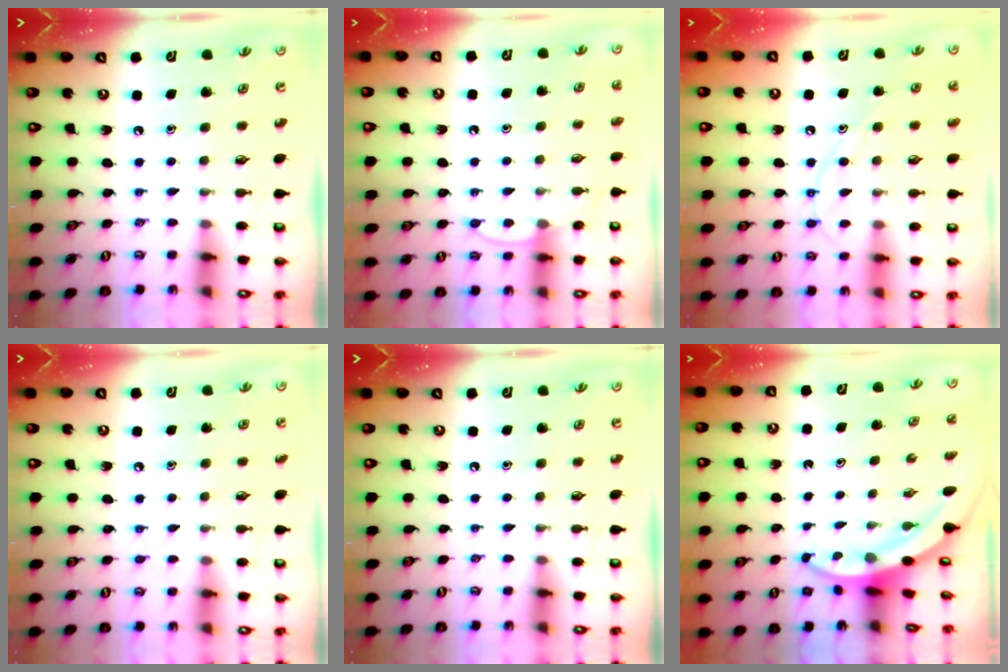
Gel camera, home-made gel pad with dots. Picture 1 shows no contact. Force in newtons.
{"total": 8.2, "press": 8.2, "slide": 0.5}
{"total": 9.6, "press": 9.5, "slide": 0.9}
{"total": 3.4, "press": 3.2, "slide": 1.1}
{"total": 0.0}
{"total": 4.8, "press": 4.7, "slide": 0.2}